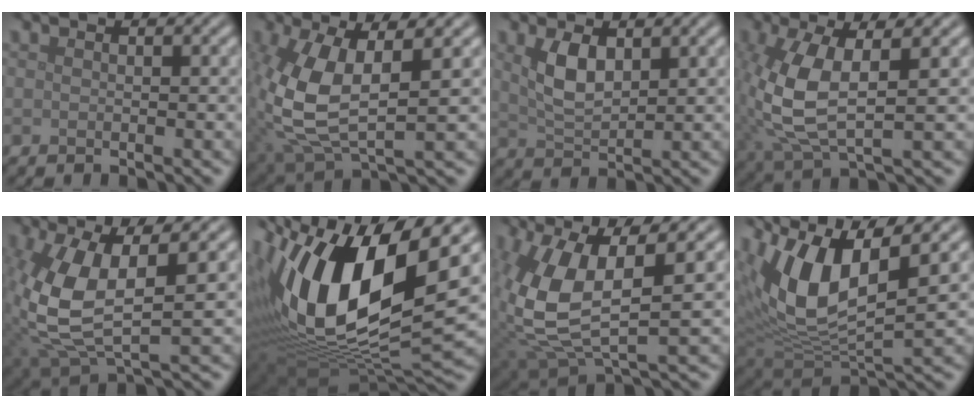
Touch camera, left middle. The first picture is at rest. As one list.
[{"total": 8.7, "force": [0.2, 4.0, 7.8], "torque": [-0.188, -0.004, 0.005]}, {"total": 3.5, "force": [1.4, 1.7, 2.8], "torque": [-0.063, 0.001, 0.033]}, {"total": 7.4, "force": [0.4, 3.1, 6.7], "torque": [-0.165, 0.001, 0.011]}, {"total": 9.8, "force": [0.3, 4.5, 8.7], "torque": [-0.215, -0.015, 0.010]}, {"total": 17.6, "force": [3.8, 8.6, 14.8], "torque": [-0.294, 0.004, 0.064]}, {"total": 10.5, "force": [1.0, 4.3, 9.5], "torque": [-0.219, -0.008, 0.018]}, {"total": 10.7, "force": [3.9, 4.5, 8.9], "torque": [-0.187, -0.005, 0.074]}]